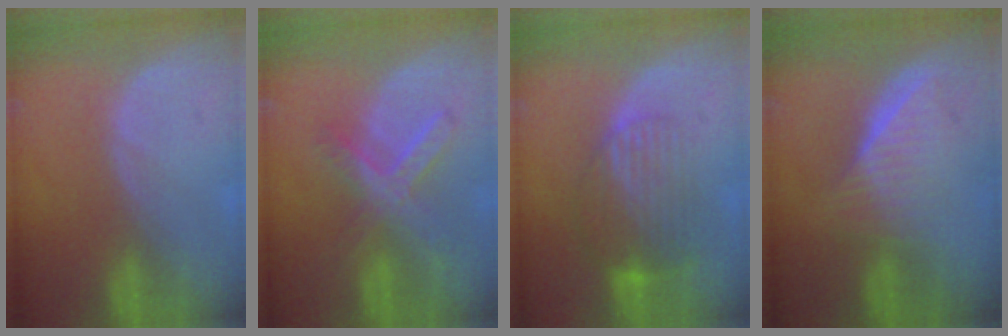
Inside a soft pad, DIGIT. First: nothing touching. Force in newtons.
{"total": 7.2, "press": 6.4, "slide": 3.5}
{"total": 8.3, "press": 7.2, "slide": 4.3}
{"total": 6.5, "press": 5.9, "slide": 2.9}